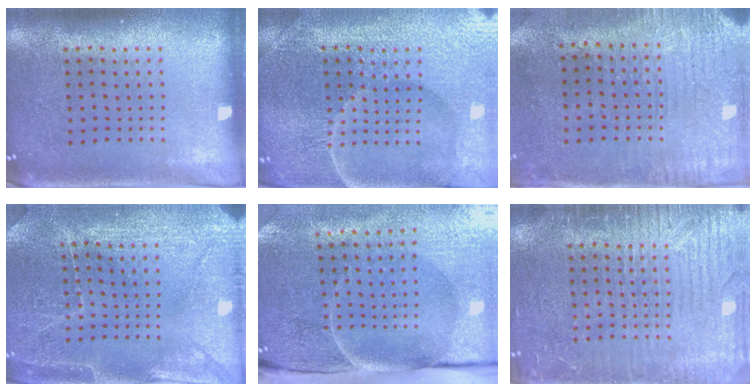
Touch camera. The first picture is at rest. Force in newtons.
{"total": 5.2, "press": 4.9, "slide": 1.7}
{"total": 3.1, "press": 2.5, "slide": 1.9}
{"total": 2.9, "press": 2.9, "slide": 0.2}
{"total": 5.1, "press": 4.1, "slide": 3.1}
{"total": 5.1, "press": 5.1, "slide": 0.7}